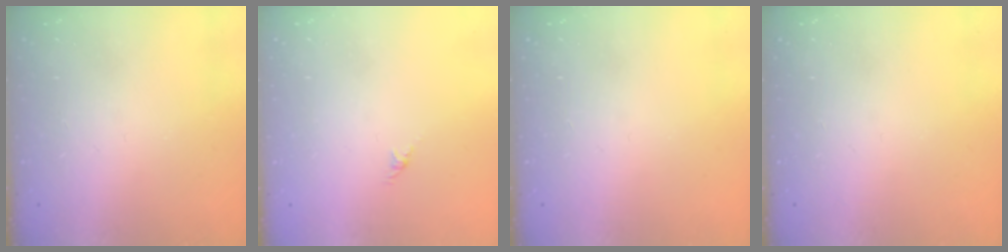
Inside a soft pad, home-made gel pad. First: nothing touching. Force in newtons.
{"total": 0.0}
{"total": 0.0}
{"total": 0.0}